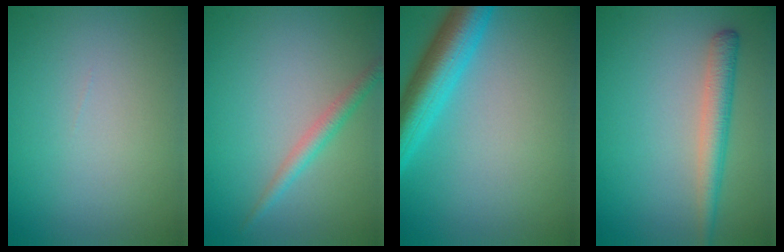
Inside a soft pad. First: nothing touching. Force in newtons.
{"total": 1.8, "press": 1.8, "slide": 0.0}
{"total": 6.3, "press": 6.3, "slide": 0.3}
{"total": 2.8, "press": 2.8, "slide": 0.1}